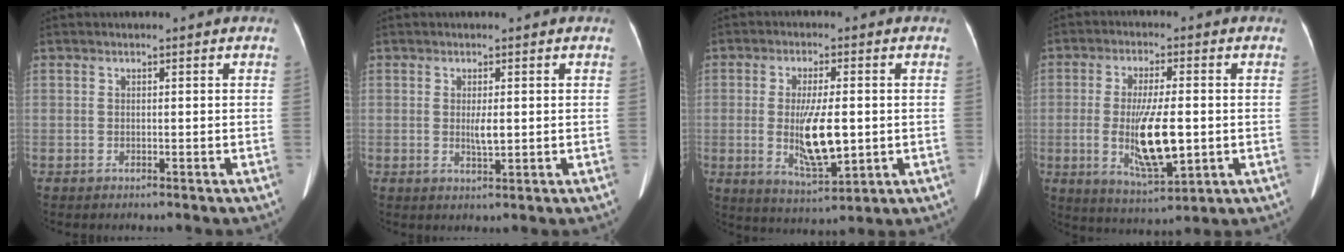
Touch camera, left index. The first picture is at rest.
{"total": 2.2, "force": [0.2, 0.4, 2.1], "torque": [-0.040, -0.005, 0.004]}
{"total": 9.3, "force": [-0.7, 2.5, 8.9], "torque": [-0.172, -0.016, -0.004]}
{"total": 10.8, "force": [-1.4, 2.6, 10.4], "torque": [-0.199, -0.016, -0.015]}